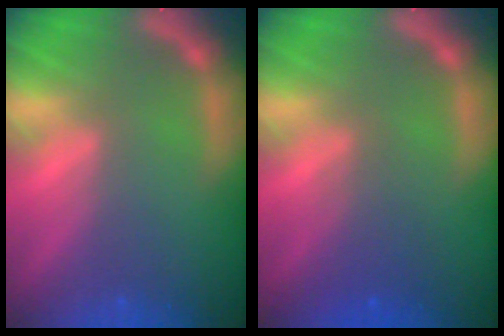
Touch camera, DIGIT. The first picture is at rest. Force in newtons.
{"total": 2.5}